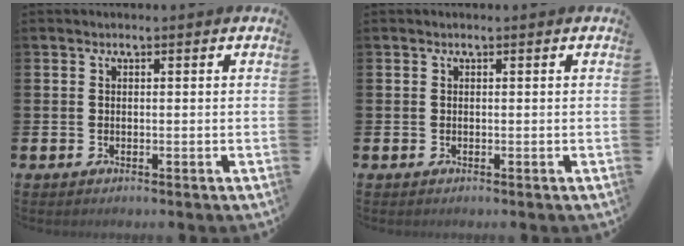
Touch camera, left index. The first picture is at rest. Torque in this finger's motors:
{"motor_torque": [0.00, 0.00, 0.00, 0.00]}